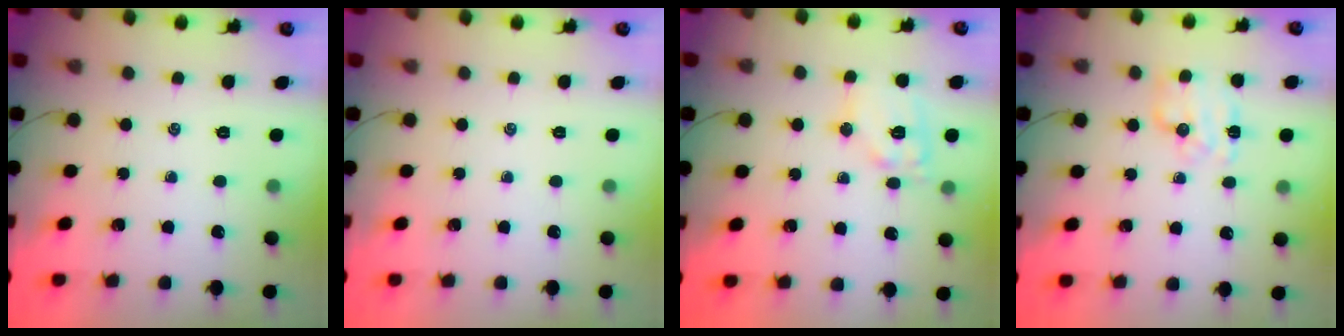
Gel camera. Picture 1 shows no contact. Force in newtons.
{"total": 0.0}
{"total": 11.1, "press": 11.1, "slide": 1.0}
{"total": 7.5, "press": 7.4, "slide": 0.8}